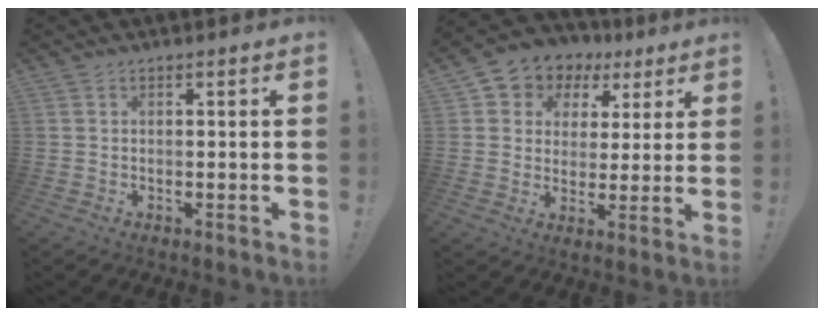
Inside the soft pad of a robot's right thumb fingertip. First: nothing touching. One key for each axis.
{"total": 6.7, "fx": 2.2, "fy": 6.1, "fz": 1.7, "tx": -0.028, "ty": -0.021, "tz": 0.048}